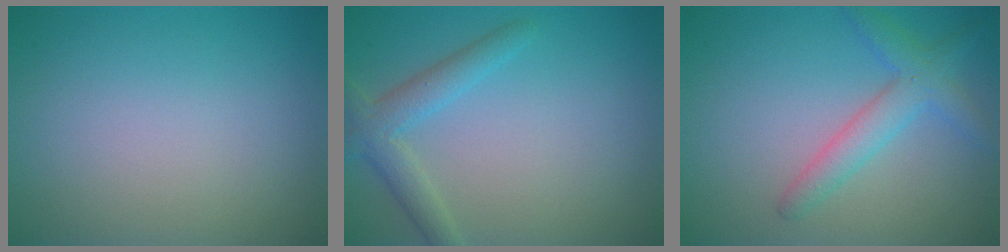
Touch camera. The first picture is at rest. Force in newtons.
{"total": 2.8, "press": 2.8, "slide": 0.1}
{"total": 3.2, "press": 3.2, "slide": 0.1}